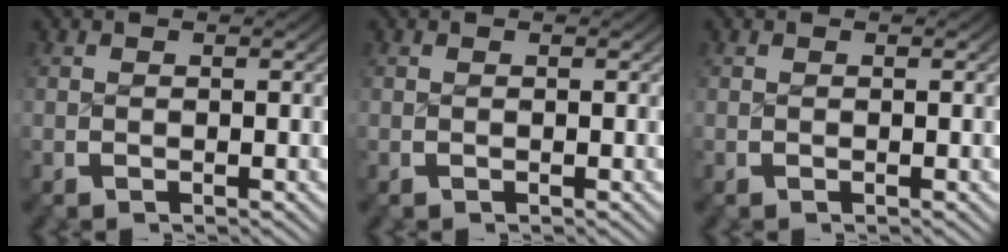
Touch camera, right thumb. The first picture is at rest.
{"total": 0.0}
{"total": 0.0}